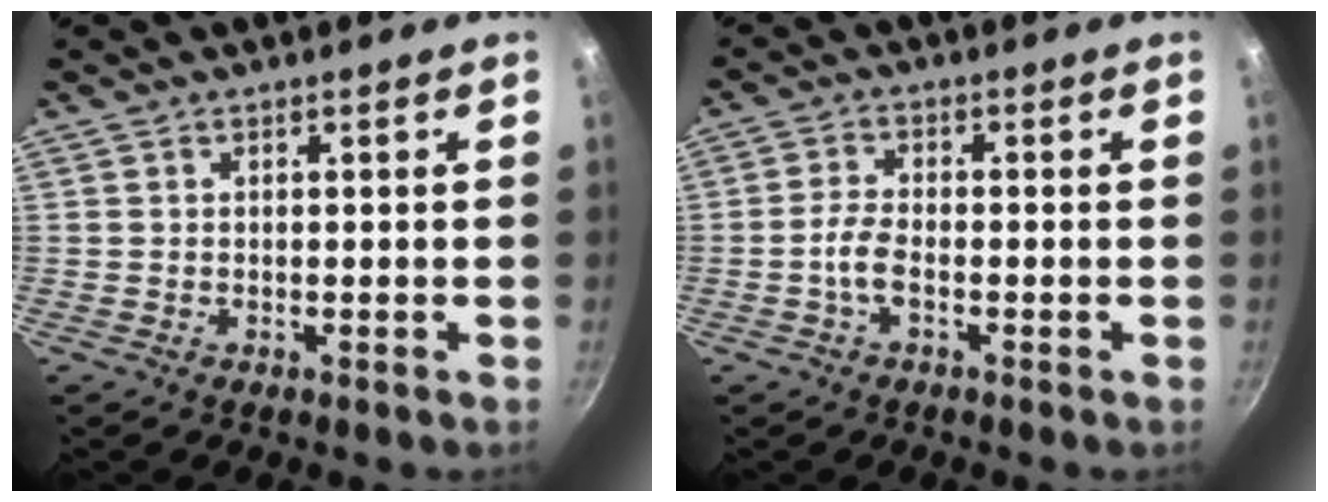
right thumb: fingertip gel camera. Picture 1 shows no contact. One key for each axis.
{"total": 3.9, "fx": -1.5, "fy": 1.7, "fz": 3.2, "tx": -0.070, "ty": 0.015, "tz": -0.036}